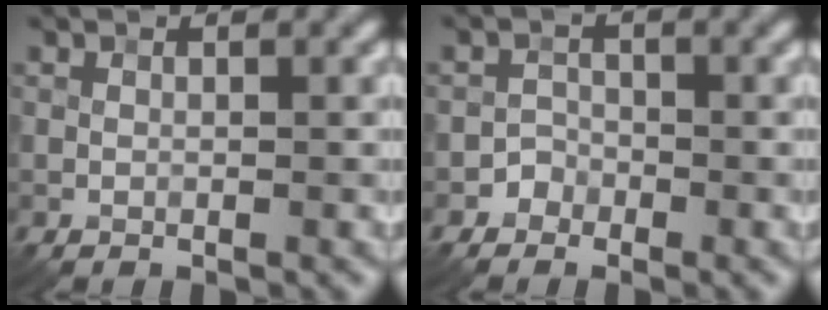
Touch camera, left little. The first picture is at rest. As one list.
[{"total": 1.3, "force": [-0.8, 0.9, -0.1], "torque": [0.012, 0.007, -0.015]}]